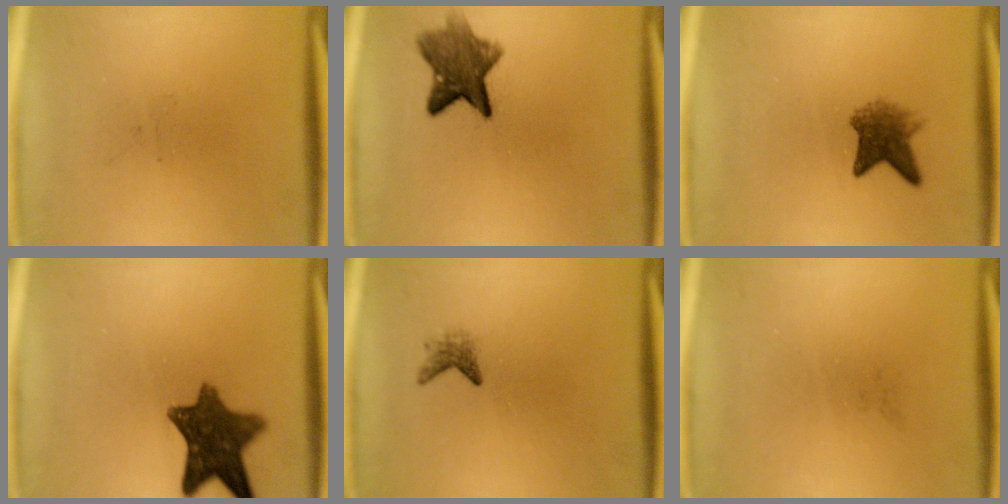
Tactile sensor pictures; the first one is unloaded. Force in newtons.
{"total": 7.5}
{"total": 4.3}
{"total": 10.4}
{"total": 1.5}
{"total": 0.0}